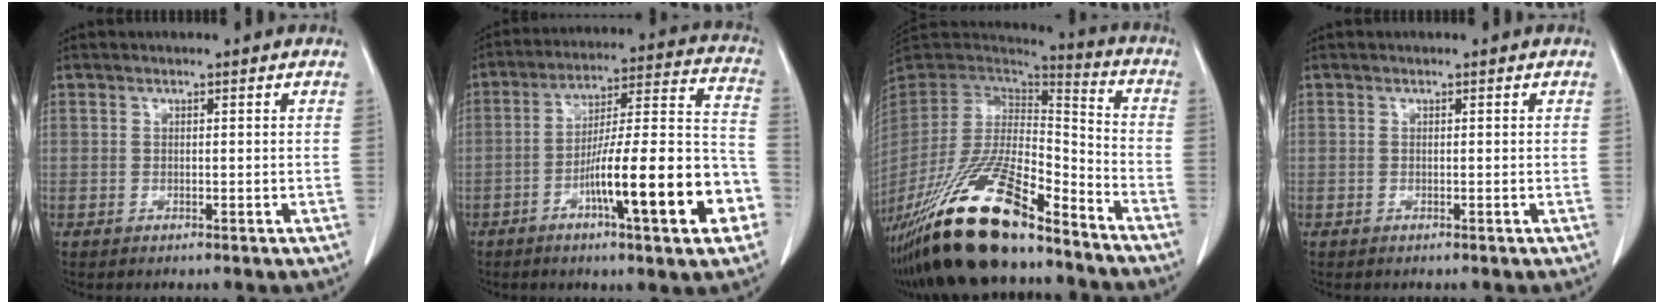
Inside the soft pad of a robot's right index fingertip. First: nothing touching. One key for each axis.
{"total": 19.6, "fx": -7.5, "fy": 2.1, "fz": 18.0, "tx": -0.241, "ty": 0.016, "tz": -0.112}
{"total": 26.5, "fx": -19.0, "fy": 6.2, "fz": 17.3, "tx": -0.346, "ty": -0.041, "tz": -0.340}
{"total": 0.0}